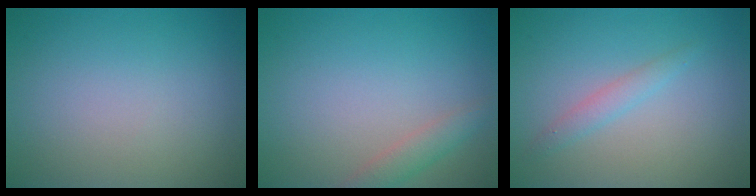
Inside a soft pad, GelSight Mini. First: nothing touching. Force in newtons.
{"total": 1.9, "press": 1.9, "slide": 0.1}
{"total": 1.4, "press": 1.4, "slide": 0.1}